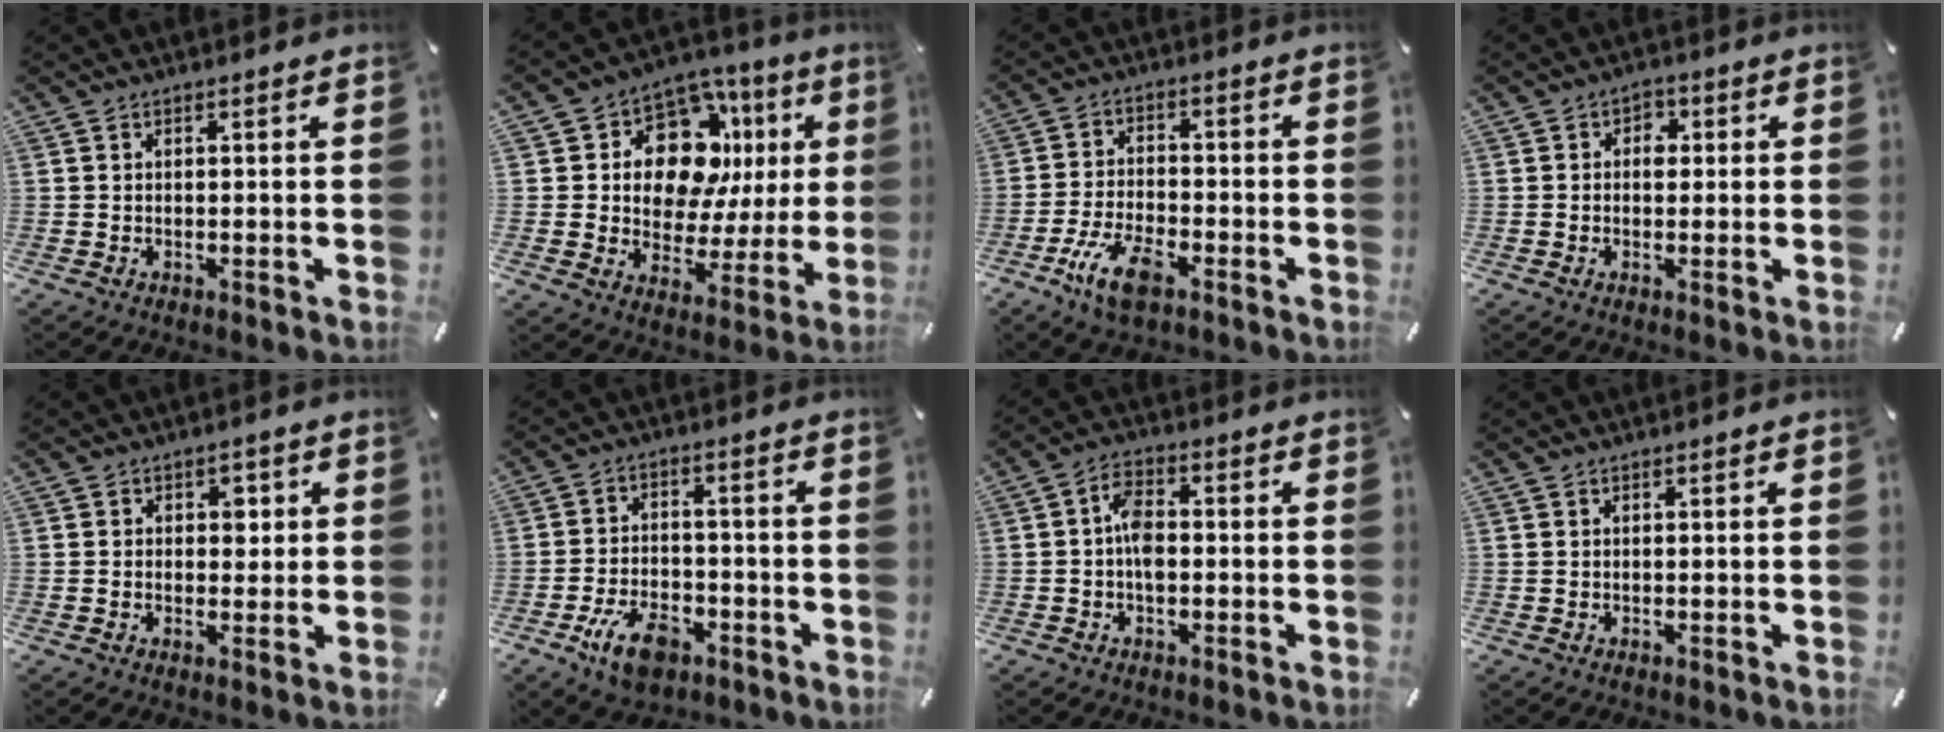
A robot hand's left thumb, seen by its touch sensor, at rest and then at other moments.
{"total": 14.4, "force": [6.2, 9.9, 8.4], "torque": [-0.134, -0.042, 0.112]}
{"total": 9.4, "force": [-5.2, 4.4, 6.4], "torque": [-0.140, 0.016, -0.099]}
{"total": 3.3, "force": [0.0, 2.6, 2.1], "torque": [-0.019, 0.002, -0.009]}
{"total": 3.2, "force": [0.3, 2.4, 2.1], "torque": [-0.012, -0.003, -0.007]}
{"total": 9.5, "force": [-4.7, 5.6, 6.0], "torque": [-0.119, 0.013, -0.087]}
{"total": 5.5, "force": [-0.9, 3.2, 4.4], "torque": [-0.091, 0.008, -0.018]}
{"total": 0.0}